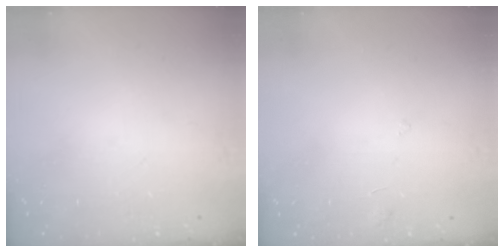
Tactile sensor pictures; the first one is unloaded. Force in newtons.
{"total": 2.9, "press": 2.9, "slide": 0.2}